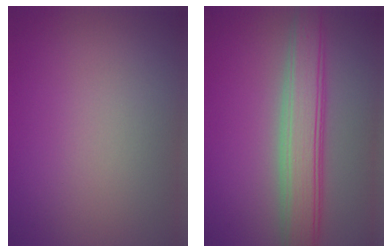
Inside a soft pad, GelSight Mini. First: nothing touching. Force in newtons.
{"total": 6.9, "press": 6.9, "slide": 0.3}